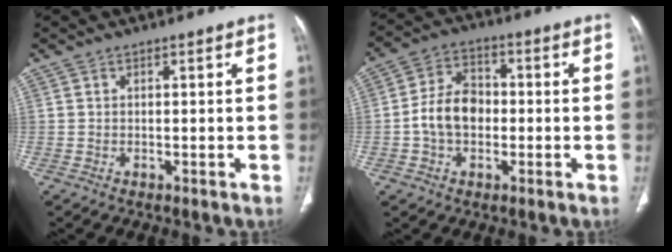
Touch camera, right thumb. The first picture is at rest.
{"total": 9.2, "force": [-1.1, 6.6, 6.3], "torque": [-0.101, 0.023, -0.028]}